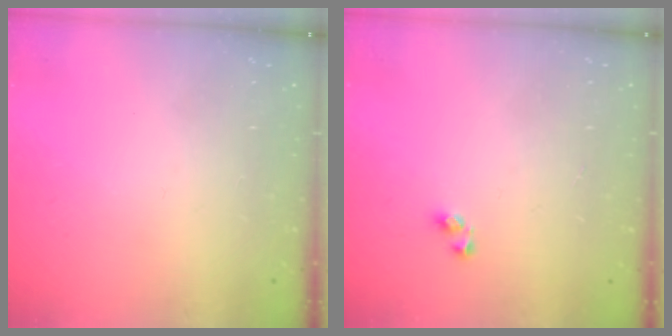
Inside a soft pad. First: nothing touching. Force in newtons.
{"total": 2.9, "press": 2.9, "slide": 0.2}